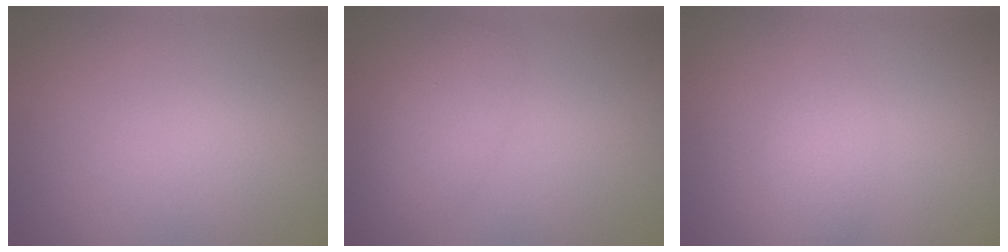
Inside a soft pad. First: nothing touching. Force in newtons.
{"total": 2.8, "press": 2.8, "slide": 0.2}
{"total": 1.7, "press": 1.7, "slide": 0.1}